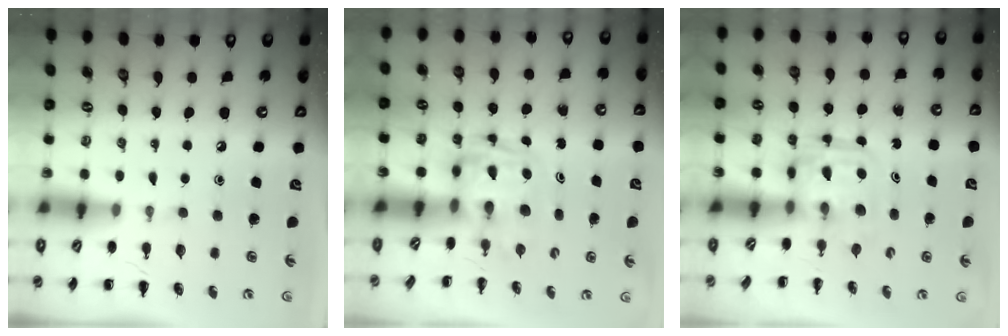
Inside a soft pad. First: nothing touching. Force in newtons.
{"total": 2.7, "press": 2.6, "slide": 0.5}
{"total": 3.3, "press": 3.3, "slide": 0.2}